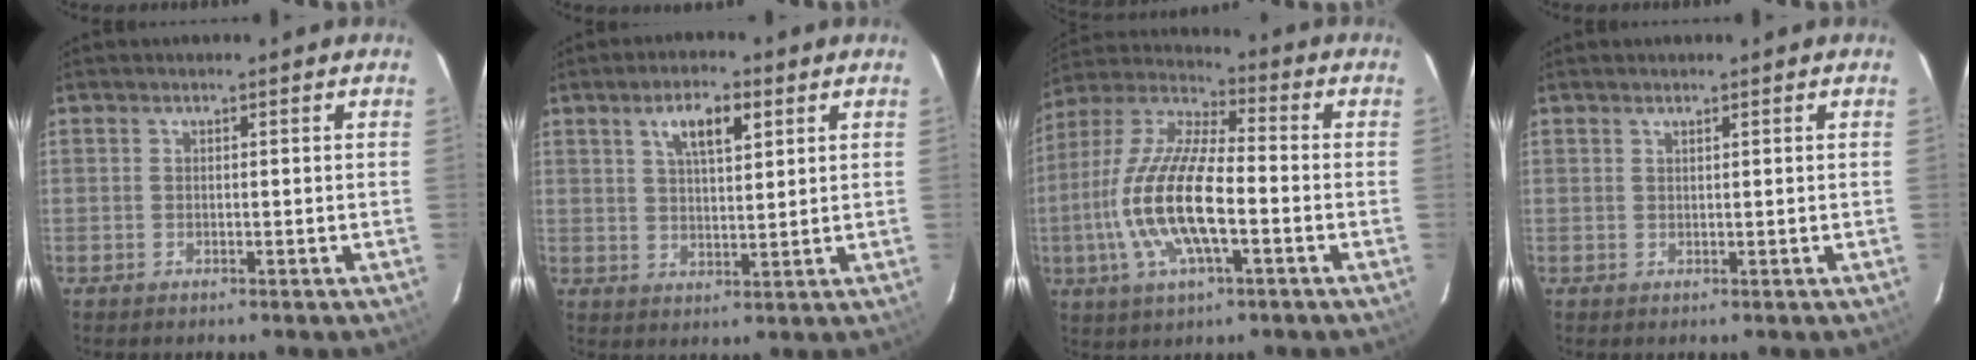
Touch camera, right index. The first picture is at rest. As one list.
[{"total": 6.8, "force": [3.3, 2.5, 5.4], "torque": [-0.092, 0.010, 0.060]}, {"total": 16.9, "force": [-4.1, 5.4, 15.5], "torque": [-0.319, -0.005, -0.086]}, {"total": 0.5, "force": [0.5, 0.0, 0.3], "torque": [-0.004, 0.001, 0.009]}]